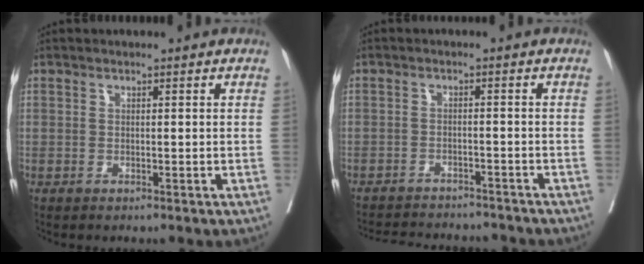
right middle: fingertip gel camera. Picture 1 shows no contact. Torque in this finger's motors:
{"motor_torque": [0.92, -1.21, 0.29, 0.06]}